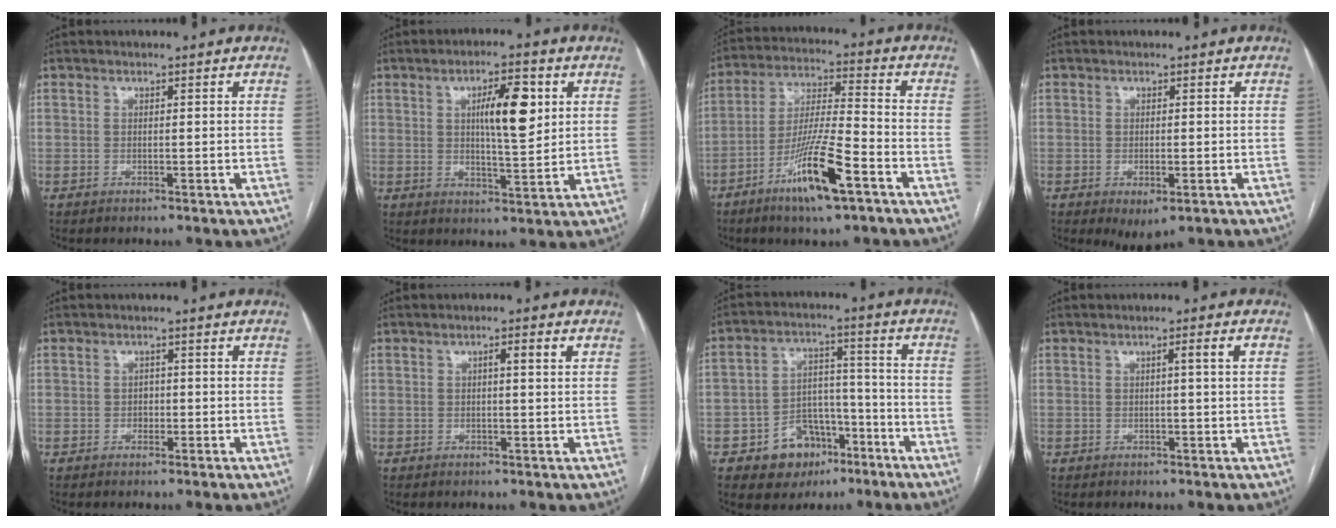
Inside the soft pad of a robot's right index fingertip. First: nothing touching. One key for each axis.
{"total": 8.7, "fx": 2.5, "fy": 2.0, "fz": 8.0, "tx": -0.132, "ty": 0.007, "tz": 0.044}
{"total": 12.5, "fx": -6.6, "fy": 1.0, "fz": 10.6, "tx": -0.205, "ty": -0.016, "tz": -0.119}
{"total": 3.9, "fx": -1.7, "fy": 1.5, "fz": 3.1, "tx": -0.046, "ty": -0.008, "tz": -0.012}
{"total": 1.3, "fx": -0.2, "fy": 1.1, "fz": 0.7, "tx": -0.007, "ty": 0.003, "tz": -0.003}
{"total": 2.4, "fx": 0.9, "fy": 0.1, "fz": 2.3, "tx": -0.037, "ty": 0.005, "tz": 0.013}
{"total": 9.3, "fx": -4.8, "fy": 7.0, "fz": 3.8, "tx": -0.054, "ty": 0.027, "tz": -0.067}
{"total": 2.3, "fx": 0.6, "fy": -0.3, "fz": 2.2, "tx": -0.036, "ty": 0.004, "tz": 0.011}